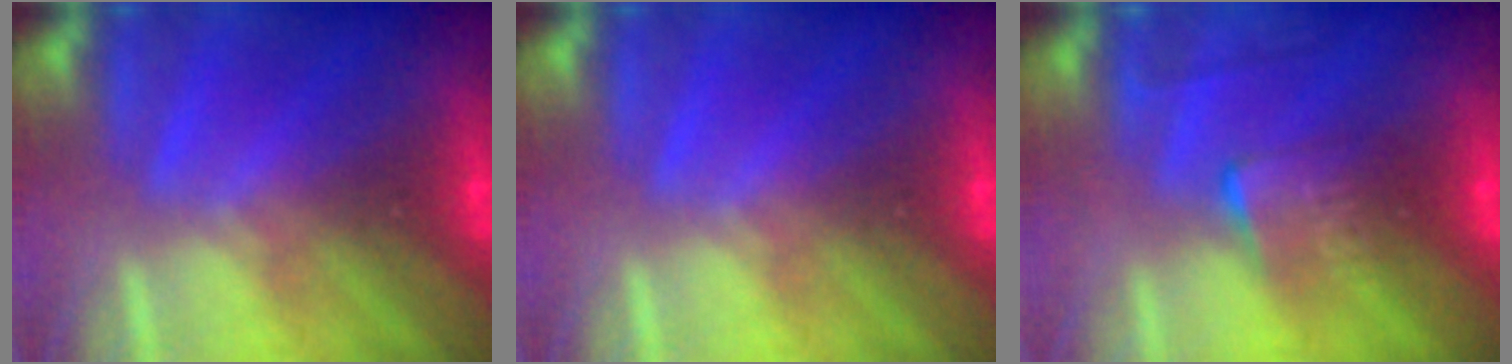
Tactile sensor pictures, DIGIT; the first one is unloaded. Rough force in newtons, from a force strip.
{"total": 0.0}
{"total": 8.8}